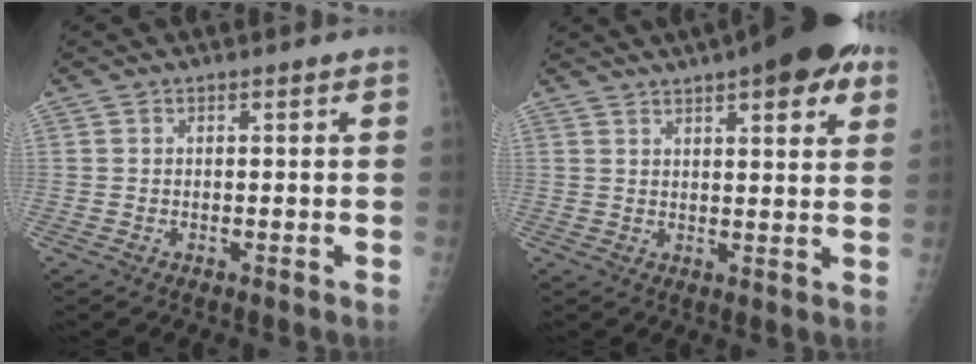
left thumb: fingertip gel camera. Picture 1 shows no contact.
{"total": 14.0, "force": [7.9, 4.1, 10.8], "torque": [-0.122, -0.010, 0.103]}